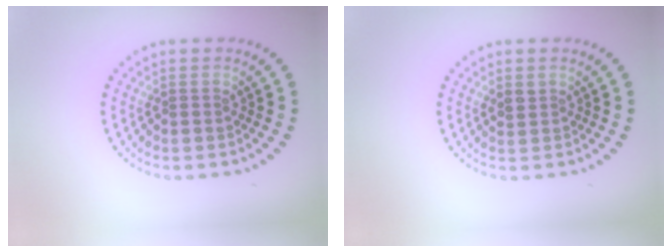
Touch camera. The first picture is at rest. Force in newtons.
{"total": 0.9, "press": 0.8, "slide": 0.5}